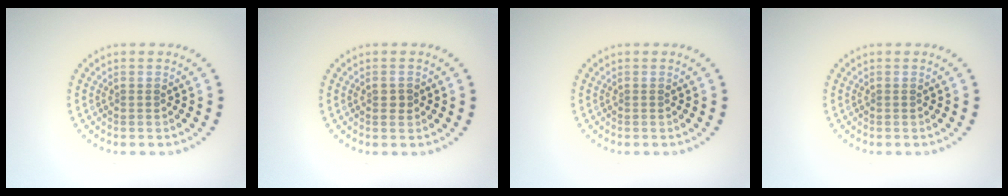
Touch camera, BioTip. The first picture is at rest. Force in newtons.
{"total": 1.0, "press": 1.0, "slide": 0.3}
{"total": 0.0}
{"total": 0.0}